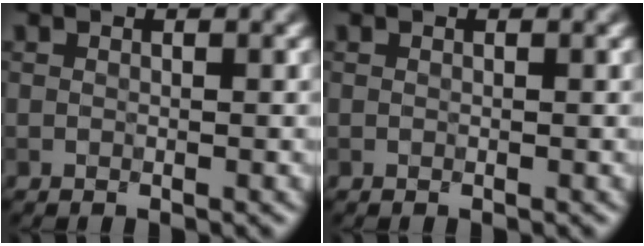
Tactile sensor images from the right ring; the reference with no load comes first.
{"total": 0.0}